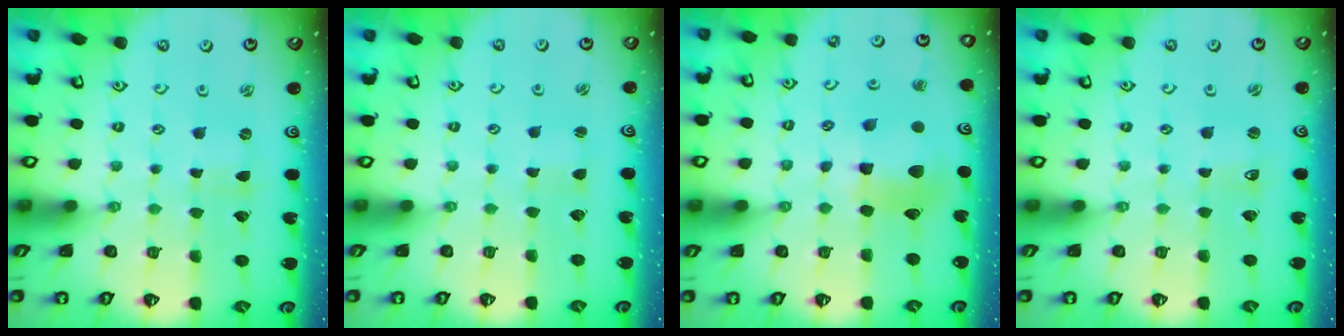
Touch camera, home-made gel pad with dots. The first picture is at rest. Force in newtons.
{"total": 1.1, "press": 1.1, "slide": 0.1}
{"total": 12.2, "press": 12.1, "slide": 1.5}
{"total": 1.2, "press": 1.2, "slide": 0.1}